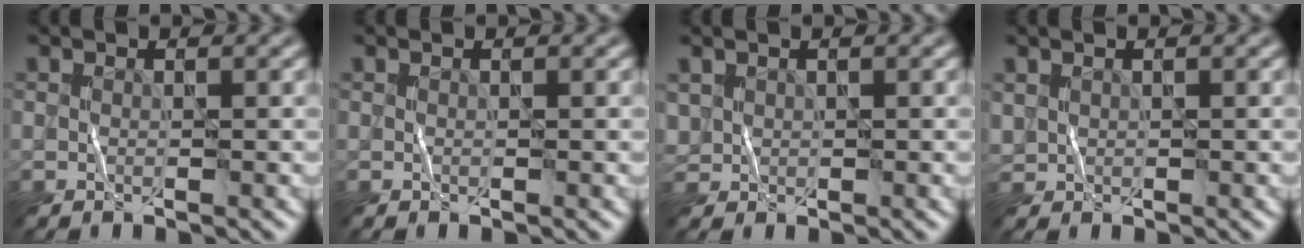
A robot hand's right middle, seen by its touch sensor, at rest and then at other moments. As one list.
[{"total": 0.0}, {"total": 1.1, "force": [0.3, 1.0, 0.2], "torque": [-0.008, 0.000, 0.010]}, {"total": 0.8, "force": [0.3, 0.7, 0.1], "torque": [-0.005, 0.000, 0.011]}]